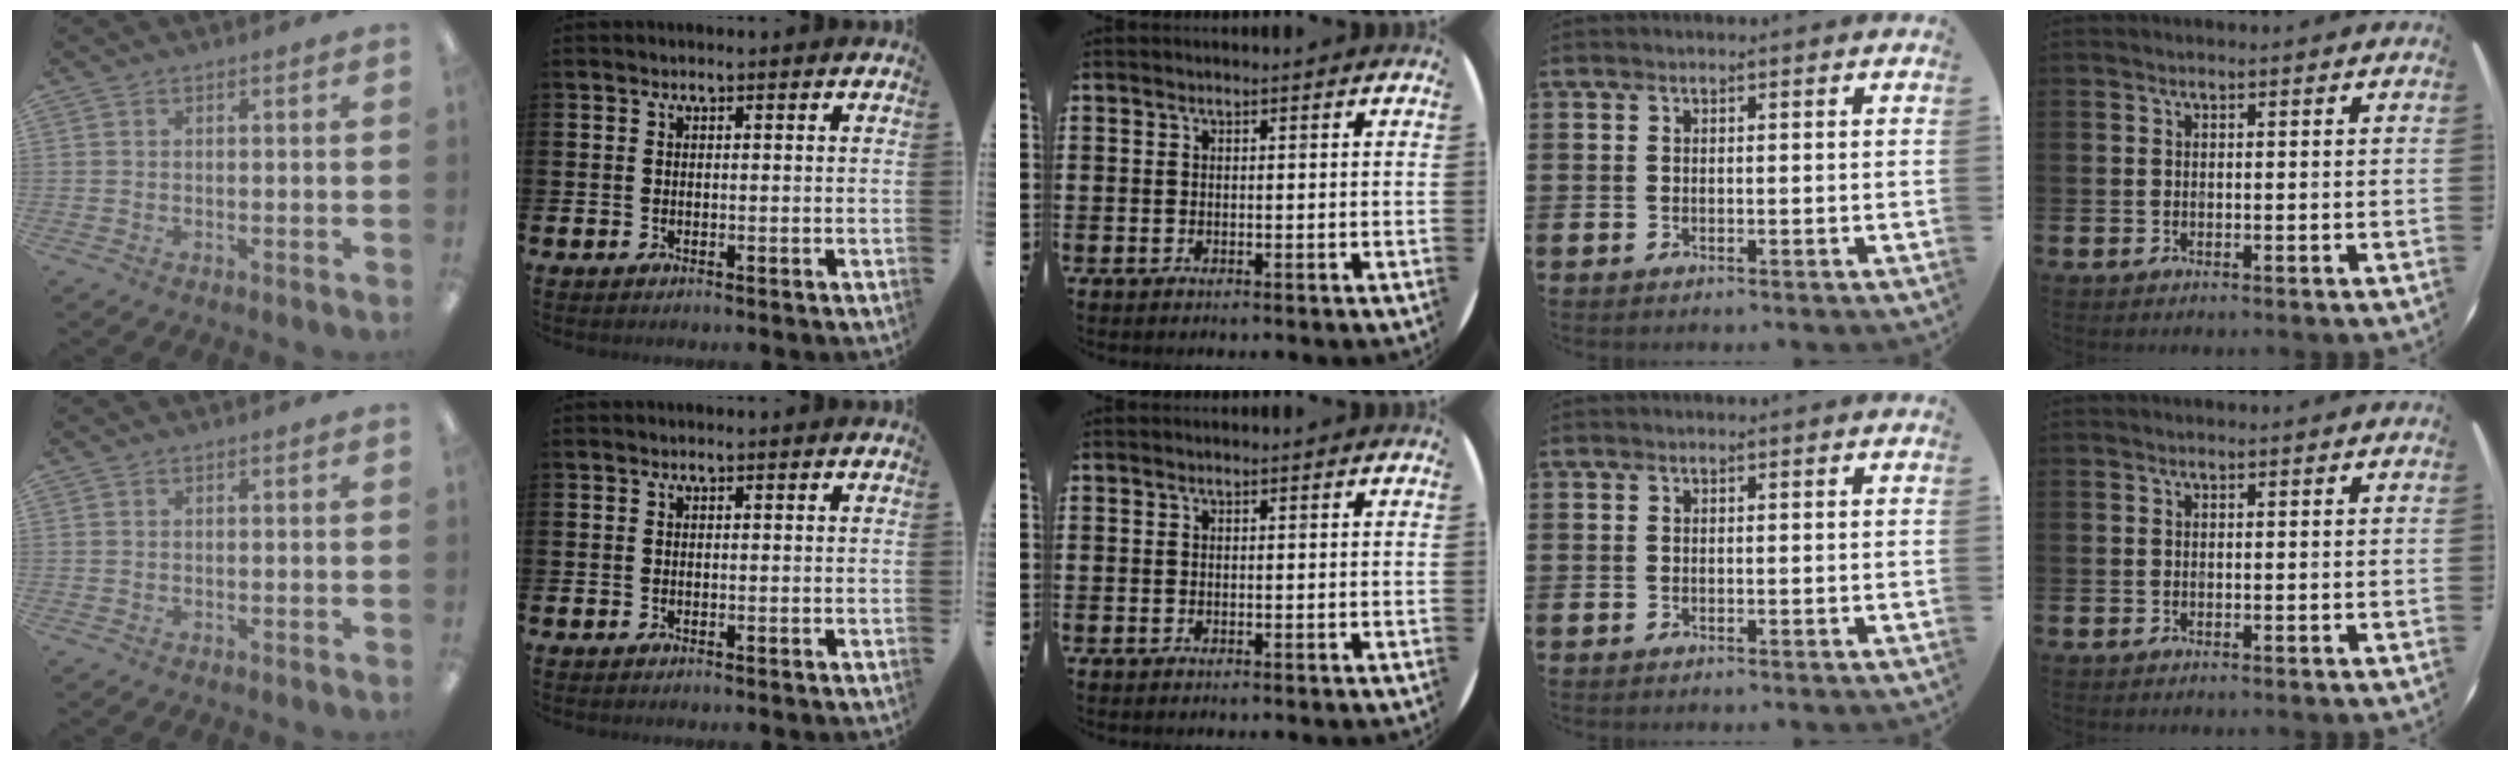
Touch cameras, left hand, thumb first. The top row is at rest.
{}